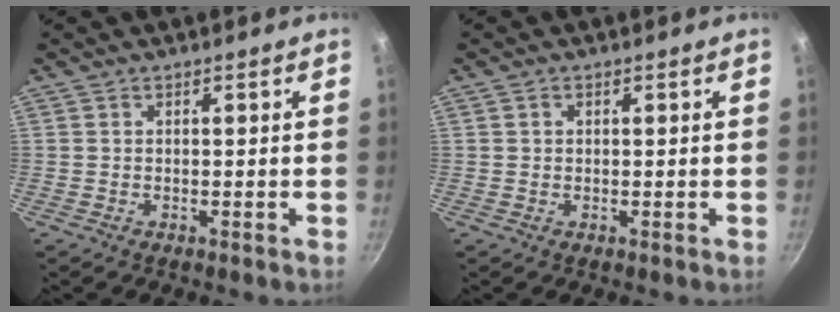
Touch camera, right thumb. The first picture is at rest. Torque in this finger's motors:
{"motor_torque": [-0.53, -0.36, -0.25, -0.14, 0.07]}